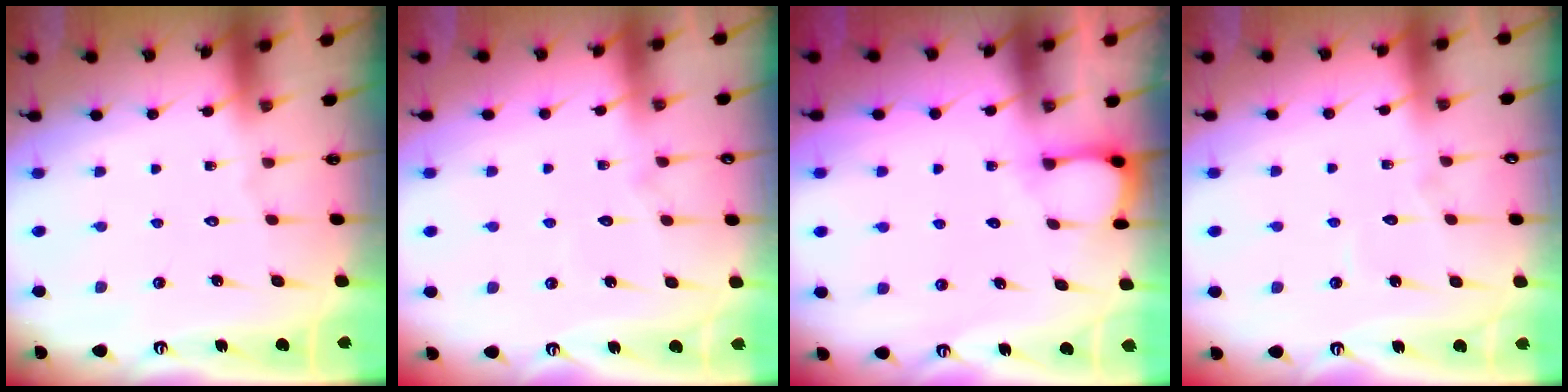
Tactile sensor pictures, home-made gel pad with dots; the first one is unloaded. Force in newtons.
{"total": 5.5, "press": 5.5, "slide": 0.5}
{"total": 2.9, "press": 2.9, "slide": 0.4}
{"total": 2.7, "press": 2.7, "slide": 0.2}